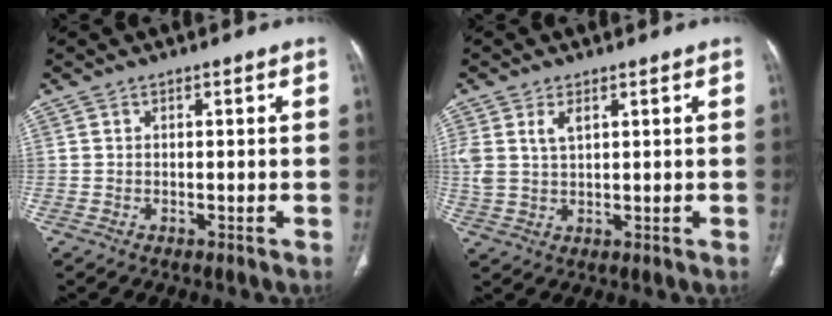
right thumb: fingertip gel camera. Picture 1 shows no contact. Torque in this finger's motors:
{"motor_torque": [0.07, 0.06, 0.46, 0.62, 0.15]}